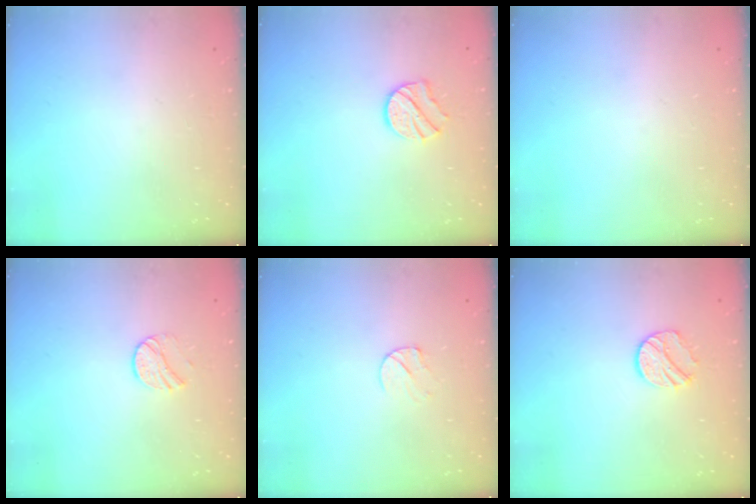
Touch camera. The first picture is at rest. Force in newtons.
{"total": 7.9, "press": 7.9, "slide": 0.3}
{"total": 0.0}
{"total": 7.7, "press": 7.7, "slide": 0.6}
{"total": 3.5, "press": 3.5, "slide": 0.4}
{"total": 9.0, "press": 9.0, "slide": 0.2}